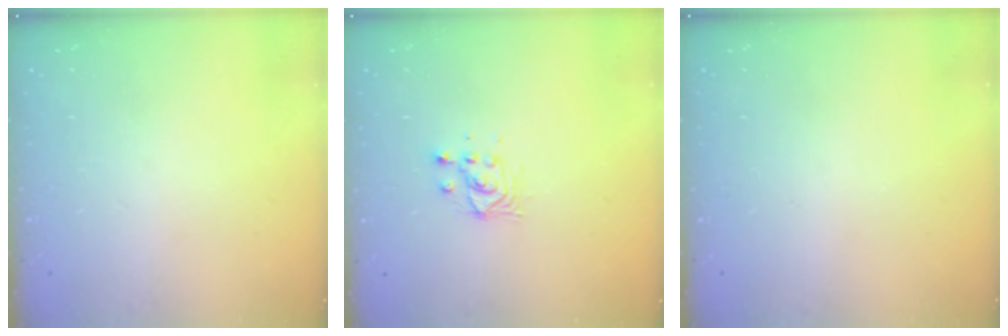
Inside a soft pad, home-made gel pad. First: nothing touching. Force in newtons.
{"total": 3.8, "press": 3.8, "slide": 0.2}
{"total": 0.0}